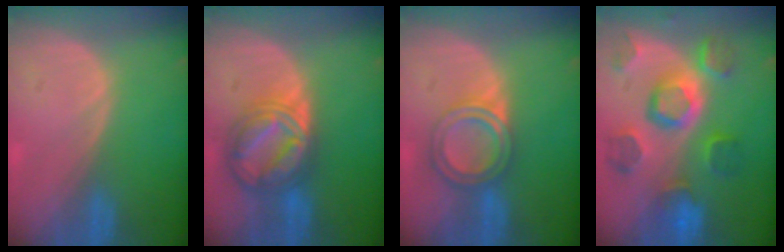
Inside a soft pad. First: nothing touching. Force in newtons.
{"total": 8.9, "press": 8.8, "slide": 0.7}
{"total": 5.9, "press": 5.4, "slide": 2.4}
{"total": 11.4, "press": 10.0, "slide": 5.7}